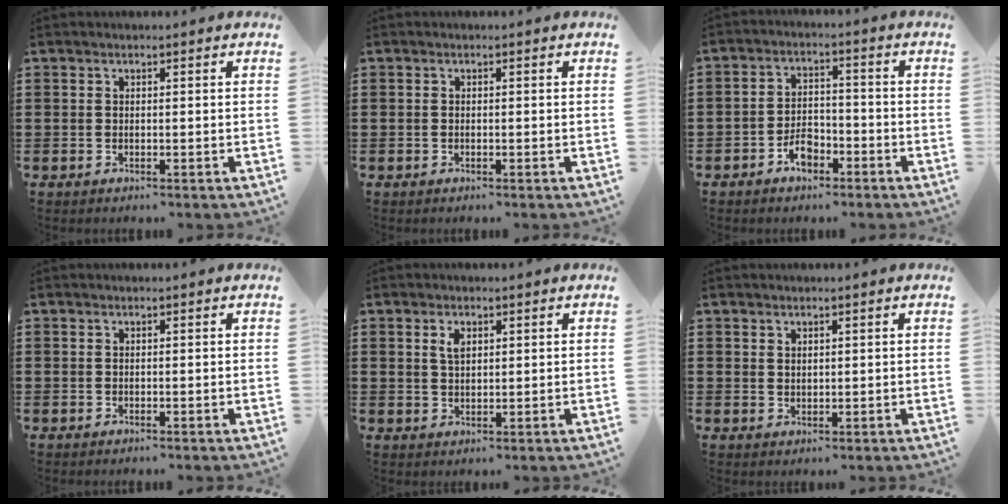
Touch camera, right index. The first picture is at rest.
{"total": 0.0}
{"total": 4.4, "force": [-2.9, 2.2, 2.4], "torque": [-0.047, 0.004, -0.055]}
{"total": 0.0}
{"total": 2.3, "force": [1.0, 1.2, 1.7], "torque": [-0.037, 0.005, 0.018]}
{"total": 1.3, "force": [1.1, 0.6, 0.2], "torque": [-0.005, 0.002, 0.022]}